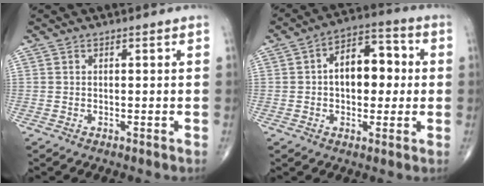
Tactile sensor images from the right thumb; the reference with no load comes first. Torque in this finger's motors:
{"motor_torque": [0.66, 2.89, 1.18, -0.09, 0.04]}